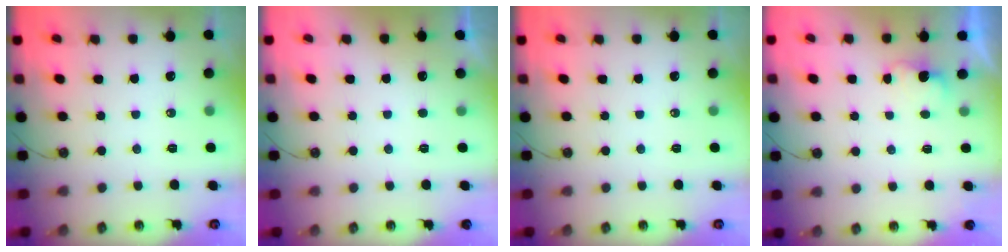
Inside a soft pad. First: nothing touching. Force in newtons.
{"total": 0.0}
{"total": 0.0}
{"total": 1.8, "press": 1.6, "slide": 0.8}